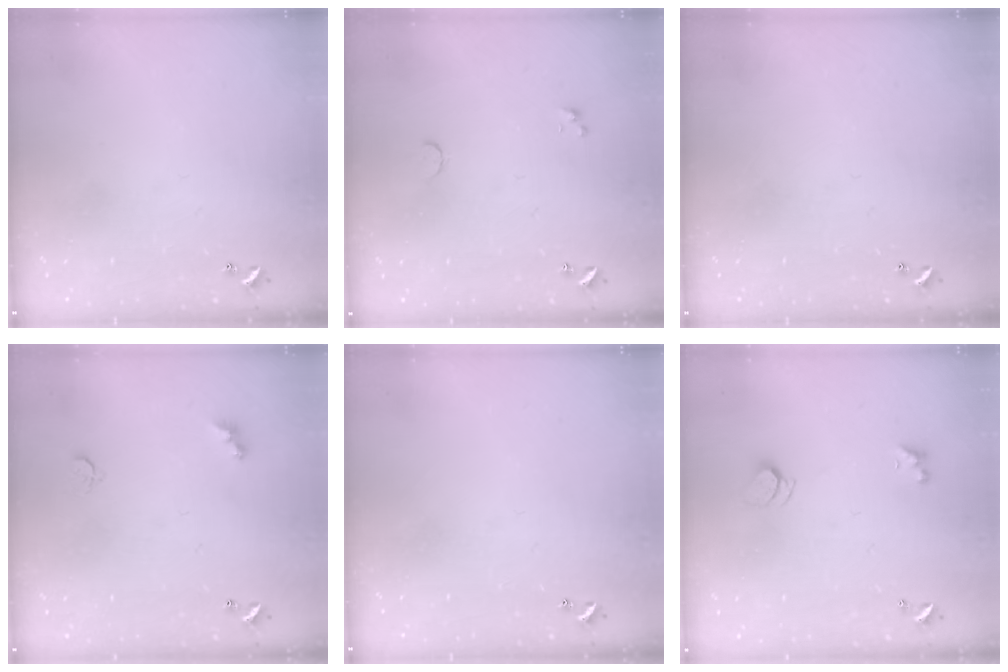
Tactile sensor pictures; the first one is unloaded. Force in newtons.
{"total": 0.5, "press": 0.4, "slide": 0.3}
{"total": 0.0}
{"total": 2.9, "press": 2.8, "slide": 0.7}
{"total": 0.0}
{"total": 2.5, "press": 2.4, "slide": 0.6}